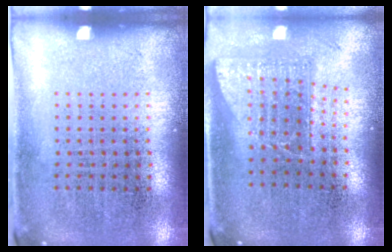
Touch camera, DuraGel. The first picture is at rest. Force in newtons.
{"total": 1.7, "press": 1.3, "slide": 1.1}